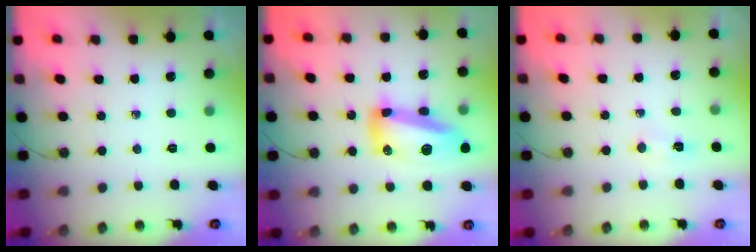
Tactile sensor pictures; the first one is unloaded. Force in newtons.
{"total": 15.4, "press": 15.3, "slide": 1.9}
{"total": 3.2, "press": 2.7, "slide": 1.7}